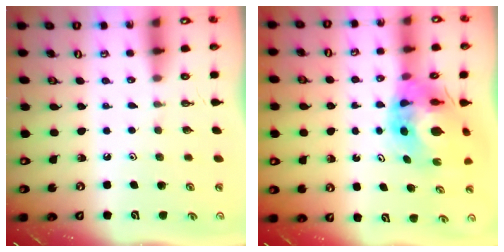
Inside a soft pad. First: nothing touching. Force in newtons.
{"total": 11.2, "press": 11.1, "slide": 1.5}